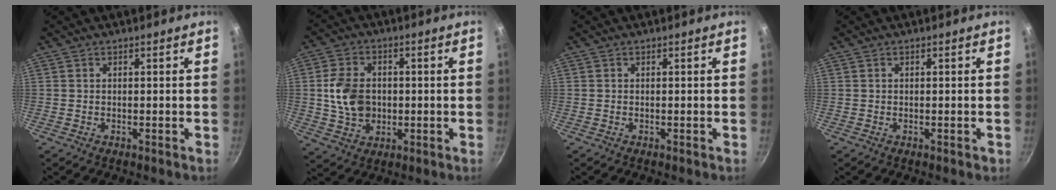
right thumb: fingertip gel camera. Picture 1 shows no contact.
{"total": 9.7, "force": [0.2, 7.4, 6.3], "torque": [-0.099, 0.004, 0.003]}
{"total": 0.0}
{"total": 0.5, "force": [-0.1, 0.4, 0.4], "torque": [-0.001, 0.002, -0.001]}